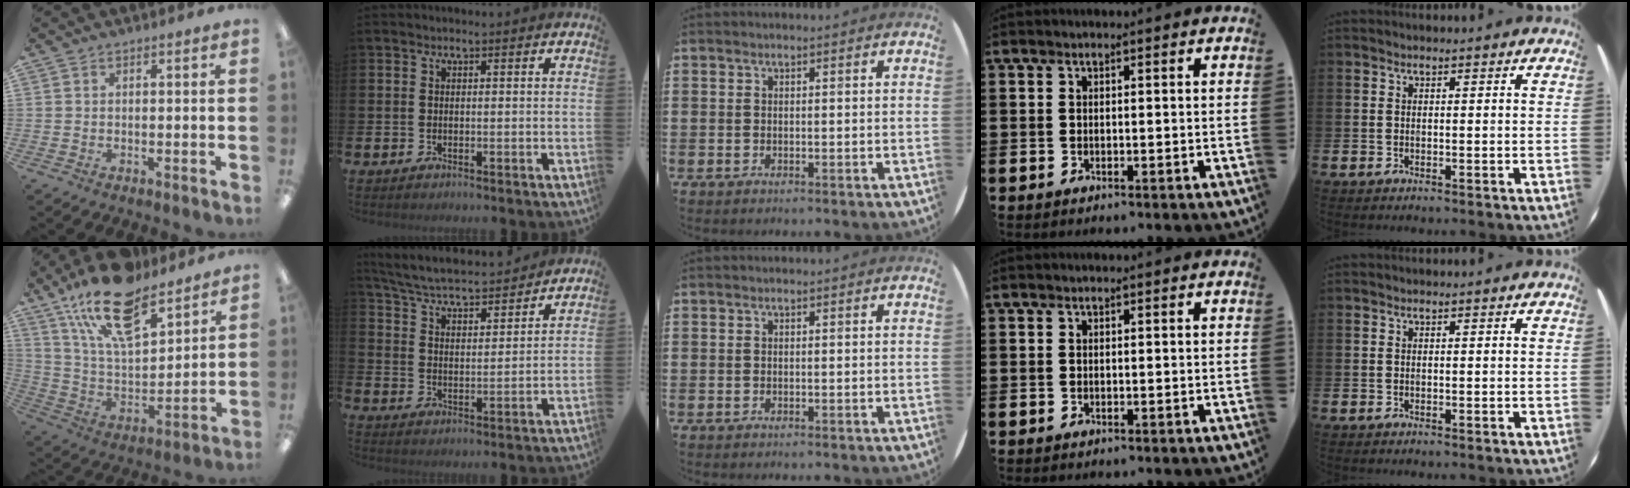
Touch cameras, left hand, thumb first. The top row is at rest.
{"thumb": {"total": 20.1, "force": [14.3, 8.2, 11.5], "torque": [-0.208, -0.072, 0.252]}, "index": {"total": 5.5, "force": [5.3, 0.7, 1.3], "torque": [-0.051, -0.041, 0.087]}}